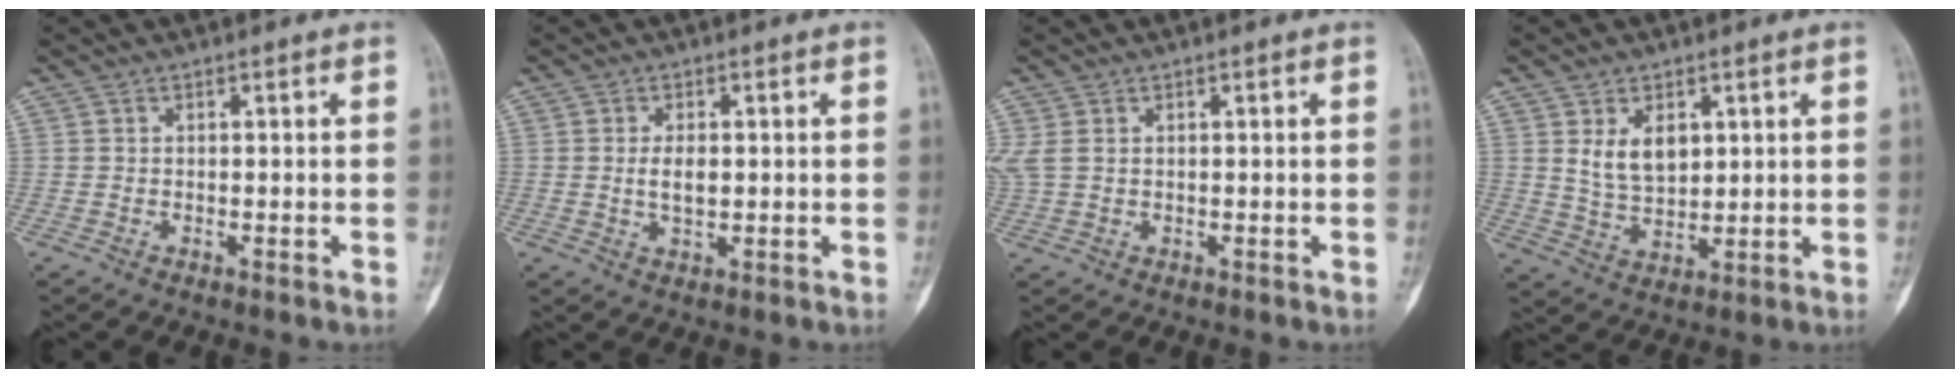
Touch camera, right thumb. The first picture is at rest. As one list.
[{"total": 3.5, "force": [0.2, 1.8, 3.0], "torque": [-0.049, -0.002, 0.005]}, {"total": 2.8, "force": [0.7, 1.8, 2.1], "torque": [-0.075, 0.009, 0.020]}, {"total": 6.8, "force": [2.4, 4.2, 4.7], "torque": [-0.065, -0.019, 0.052]}]